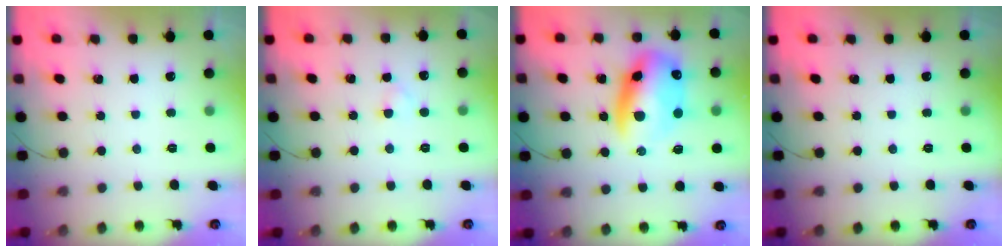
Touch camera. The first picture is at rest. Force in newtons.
{"total": 1.8, "press": 1.5, "slide": 1.0}
{"total": 14.3, "press": 14.0, "slide": 3.1}
{"total": 0.0}